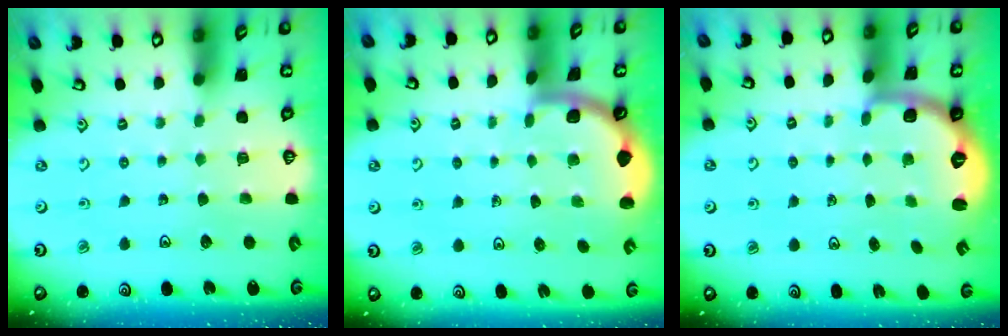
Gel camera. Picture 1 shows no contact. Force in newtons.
{"total": 1.7, "press": 1.7, "slide": 0.1}
{"total": 2.6, "press": 1.6, "slide": 2.1}